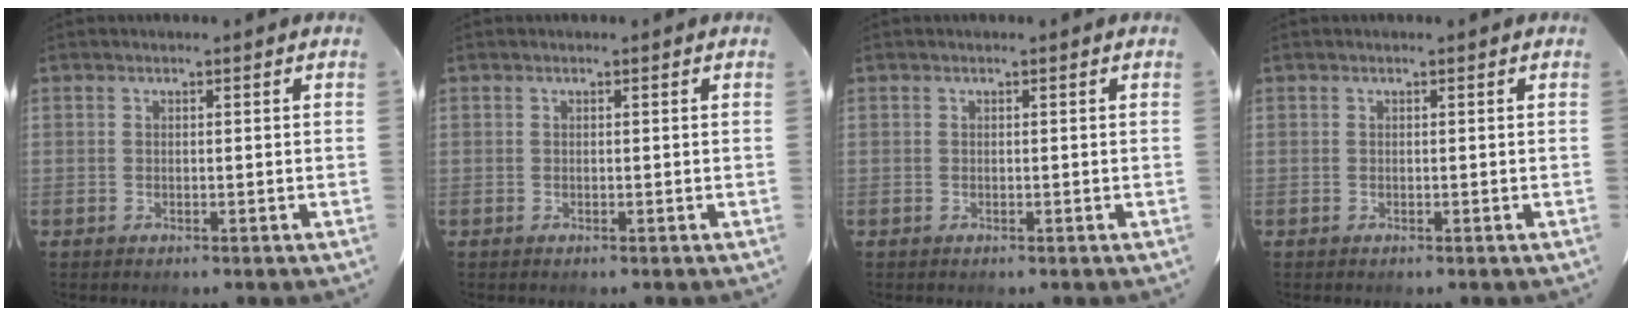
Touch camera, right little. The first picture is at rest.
{"total": 0.0}
{"total": 0.0}
{"total": 0.0}